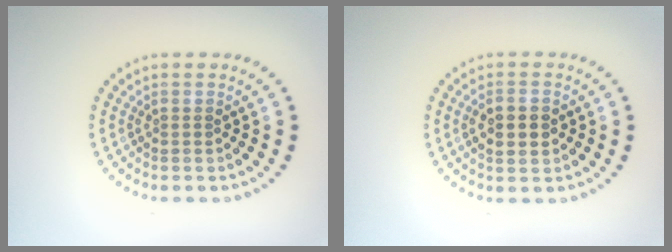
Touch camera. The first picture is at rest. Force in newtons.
{"total": 2.7, "press": 2.7, "slide": 0.2}